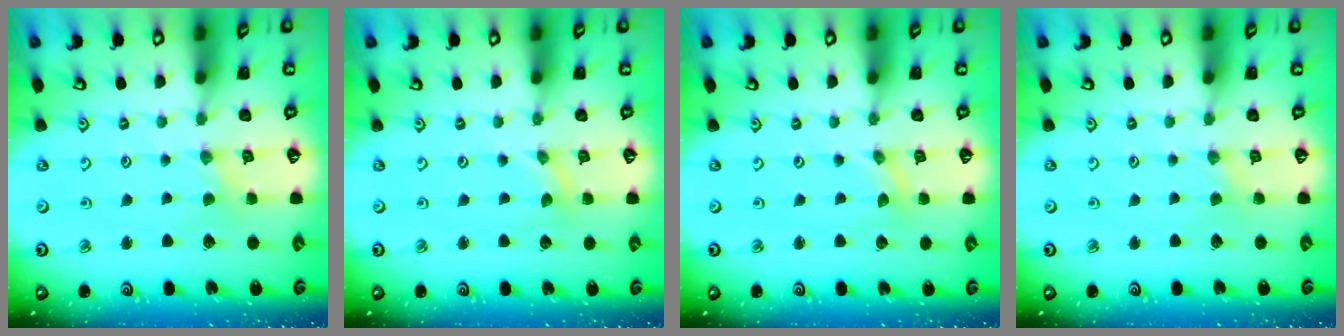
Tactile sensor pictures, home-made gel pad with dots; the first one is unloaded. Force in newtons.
{"total": 0.0}
{"total": 0.0}
{"total": 0.5, "press": 0.5, "slide": 0.2}